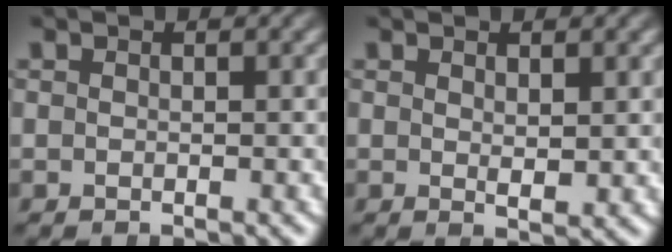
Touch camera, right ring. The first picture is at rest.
{"total": 1.2, "force": [0.6, -0.4, 0.9], "torque": [-0.007, -0.008, 0.016]}